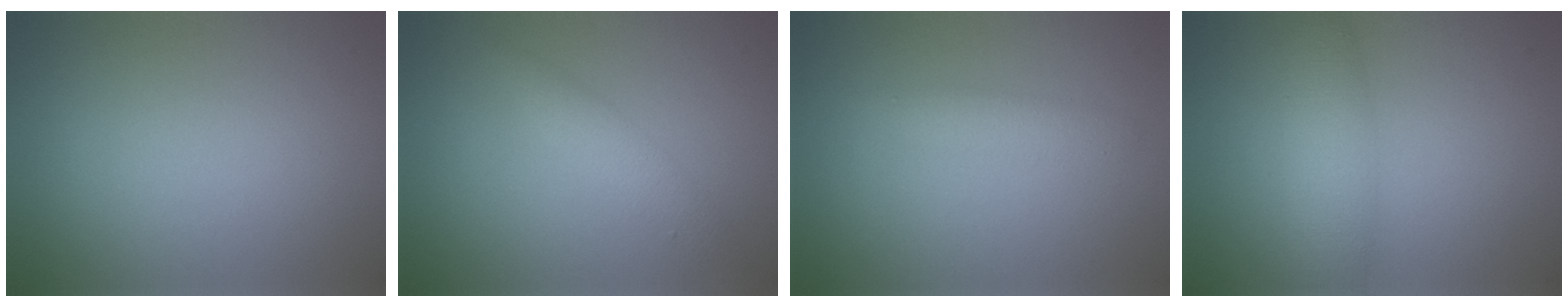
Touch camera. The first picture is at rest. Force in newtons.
{"total": 1.9, "press": 1.9, "slide": 0.0}
{"total": 1.4, "press": 1.4, "slide": 0.0}
{"total": 3.5, "press": 3.5, "slide": 0.1}